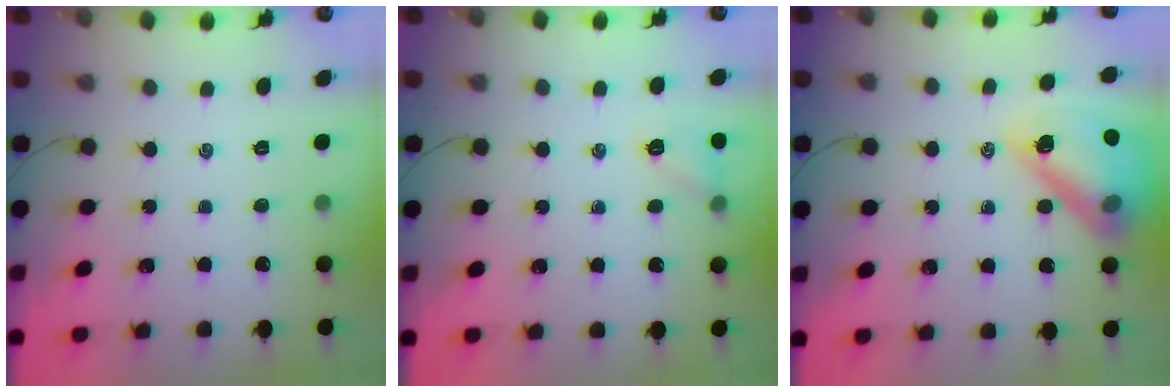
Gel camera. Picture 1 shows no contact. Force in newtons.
{"total": 7.4, "press": 7.2, "slide": 1.6}
{"total": 20.1, "press": 19.8, "slide": 3.2}